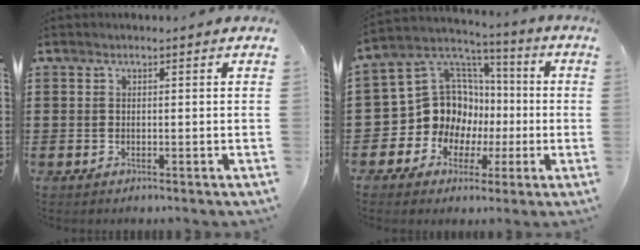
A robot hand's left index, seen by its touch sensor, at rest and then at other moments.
{"total": 13.0, "force": [-1.0, 11.9, 5.0], "torque": [-0.159, -0.011, -0.010]}